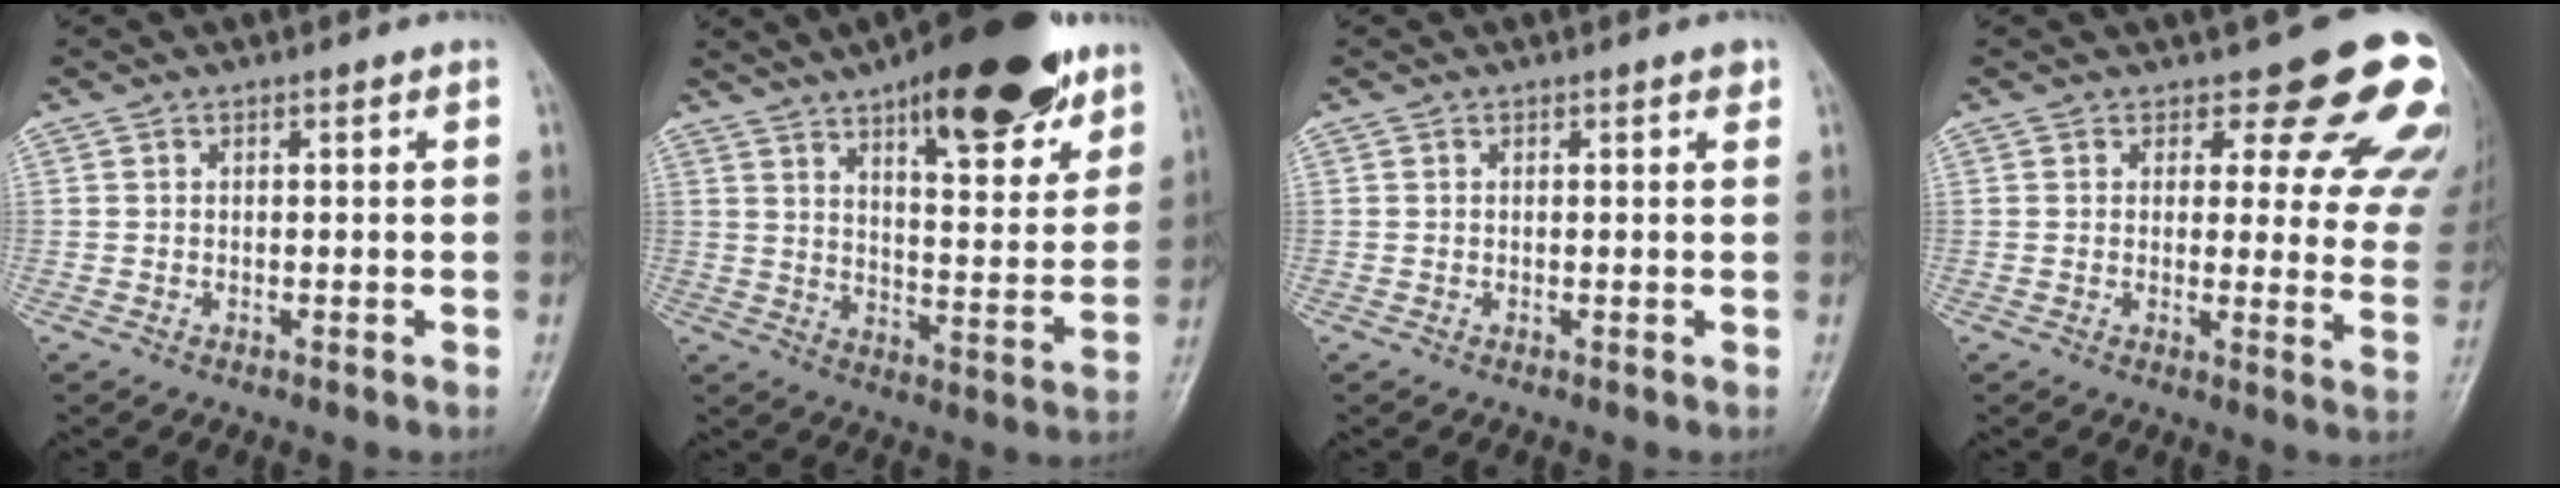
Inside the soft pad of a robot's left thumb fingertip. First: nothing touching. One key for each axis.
{"total": 21.3, "fx": 13.2, "fy": 6.9, "fz": 15.2, "tx": -0.186, "ty": -0.057, "tz": 0.199}
{"total": 1.0, "fx": 0.6, "fy": 0.4, "fz": 0.7, "tx": -0.006, "ty": -0.001, "tz": 0.004}
{"total": 15.2, "fx": 12.0, "fy": 6.2, "fz": 7.0, "tx": -0.022, "ty": -0.081, "tz": 0.111}